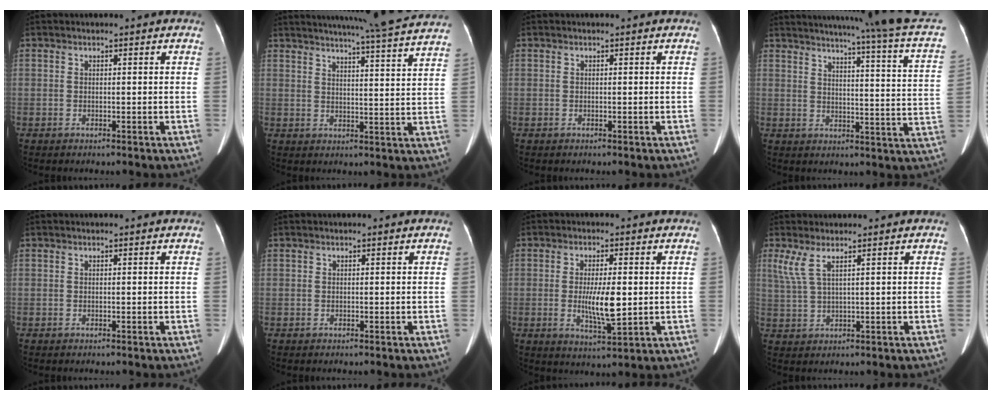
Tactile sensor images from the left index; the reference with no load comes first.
{"total": 19.5, "force": [17.8, -1.3, 8.0], "torque": [-0.130, -0.035, 0.212]}
{"total": 0.0}
{"total": 22.9, "force": [19.5, -2.0, 11.9], "torque": [-0.178, -0.066, 0.225]}
{"total": 0.0}
{"total": 0.0}
{"total": 6.3, "force": [-0.3, 1.3, 6.2], "torque": [-0.112, -0.011, -0.005]}
{"total": 3.5, "force": [1.9, 0.4, 3.0], "torque": [-0.080, 0.004, 0.049]}